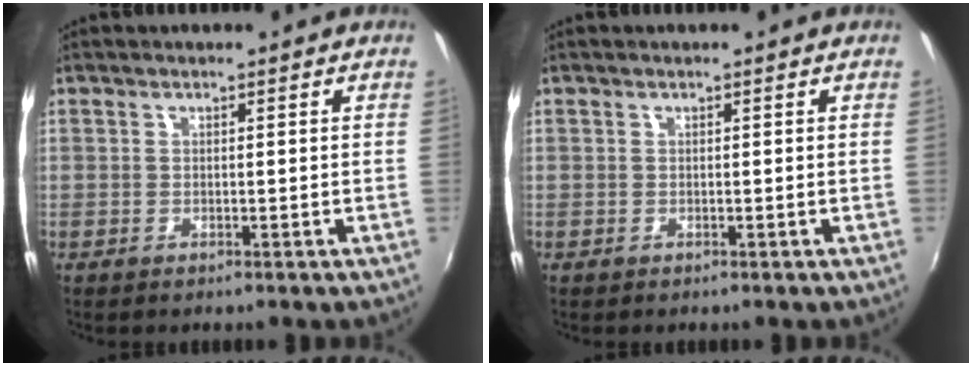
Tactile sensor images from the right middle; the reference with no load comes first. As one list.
[{"total": 0.0}]